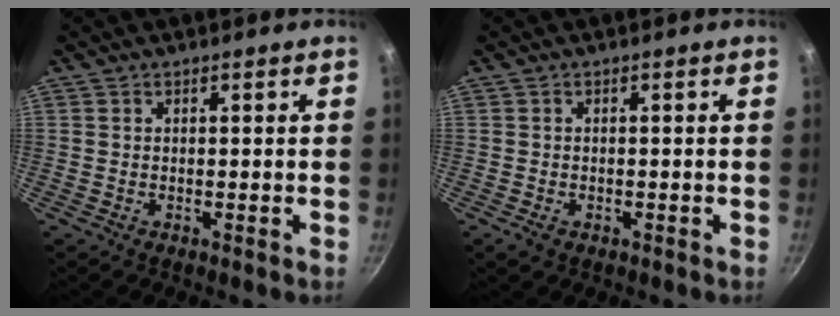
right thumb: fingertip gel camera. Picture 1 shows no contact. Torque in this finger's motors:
{"motor_torque": [0.25, 0.01, -0.25, 0.04, -0.02]}